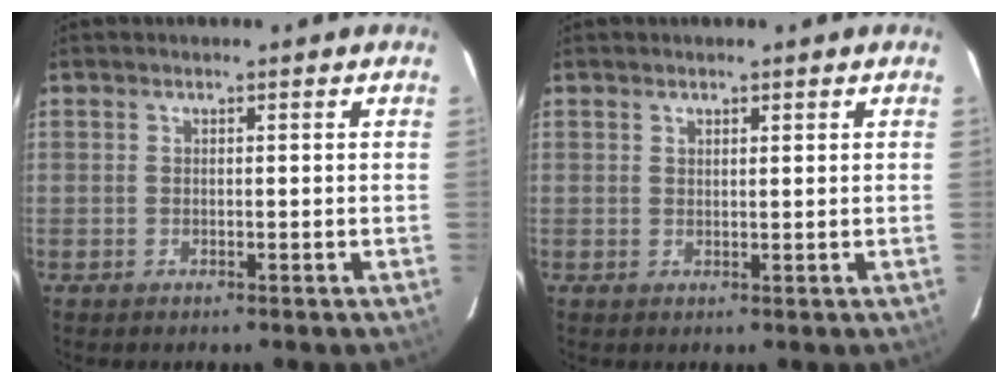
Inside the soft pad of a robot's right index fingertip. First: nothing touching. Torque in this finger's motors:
{"motor_torque": [-0.05, 0.08, -0.09, 0.00]}